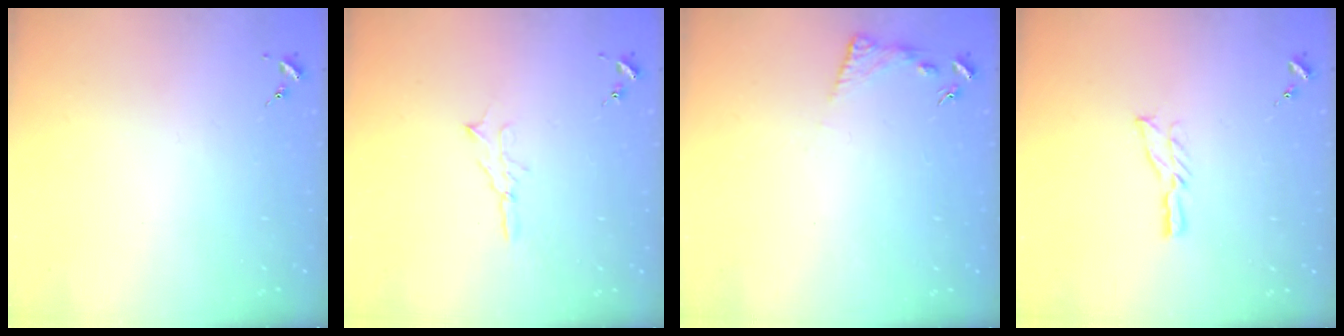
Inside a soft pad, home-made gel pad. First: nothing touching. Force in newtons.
{"total": 4.7, "press": 4.7, "slide": 0.5}
{"total": 6.0, "press": 6.0, "slide": 0.4}
{"total": 5.8, "press": 5.8, "slide": 0.5}